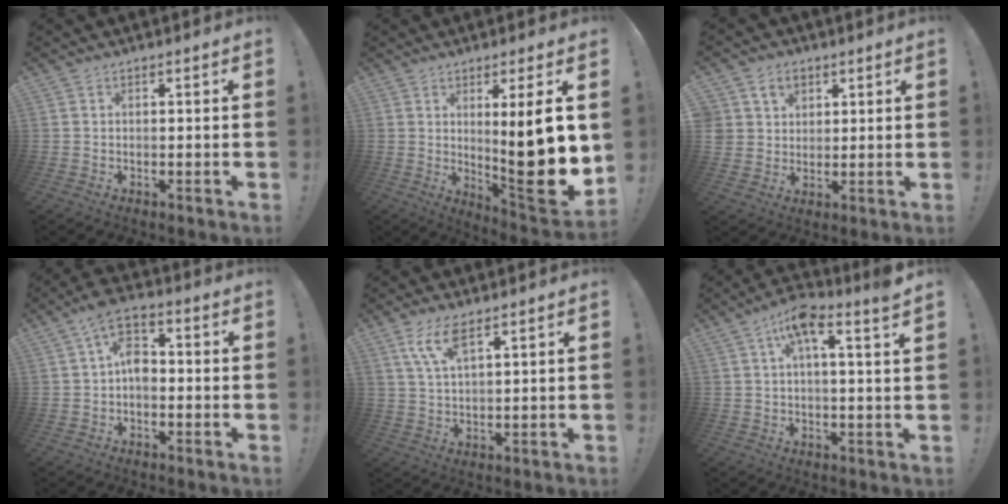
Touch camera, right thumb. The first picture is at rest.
{"total": 16.0, "force": [1.4, 1.6, 15.8], "torque": [-0.233, -0.028, 0.018]}
{"total": 6.5, "force": [3.0, 5.6, 1.3], "torque": [-0.022, -0.019, 0.061]}
{"total": 7.9, "force": [-0.2, 4.8, 6.3], "torque": [-0.126, 0.008, 0.001]}
{"total": 7.3, "force": [4.1, 2.1, 5.7], "torque": [-0.113, -0.007, 0.076]}
{"total": 8.6, "force": [4.2, 1.5, 7.3], "torque": [-0.120, -0.020, 0.070]}